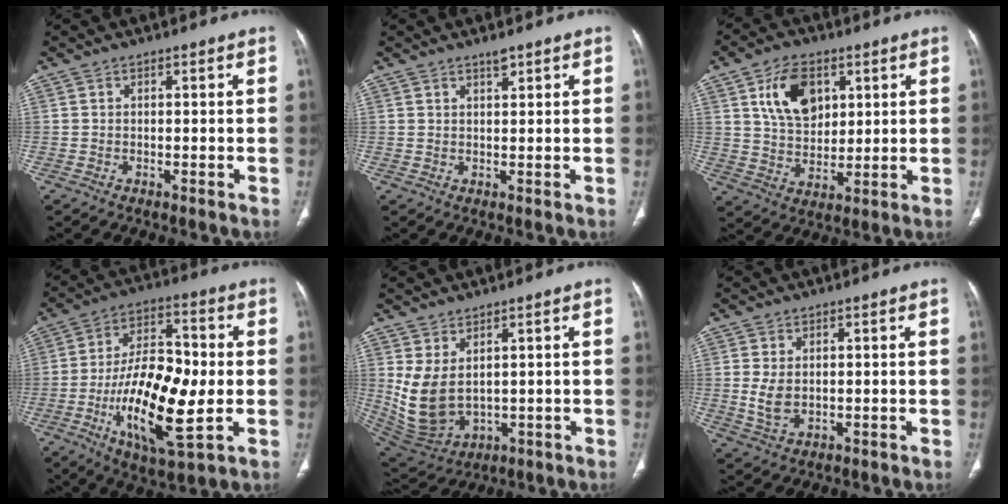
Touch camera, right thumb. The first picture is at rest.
{"total": 1.6, "force": [1.3, 0.4, 0.8], "torque": [-0.004, -0.008, 0.024]}
{"total": 11.4, "force": [4.4, 7.5, 7.4], "torque": [-0.100, -0.017, 0.085]}
{"total": 20.2, "force": [-3.7, 8.0, 18.2], "torque": [-0.313, 0.012, -0.058]}
{"total": 9.9, "force": [2.0, 6.3, 7.5], "torque": [-0.138, -0.016, 0.068]}
{"total": 4.7, "force": [0.3, 3.1, 3.5], "torque": [-0.065, -0.005, 0.014]}